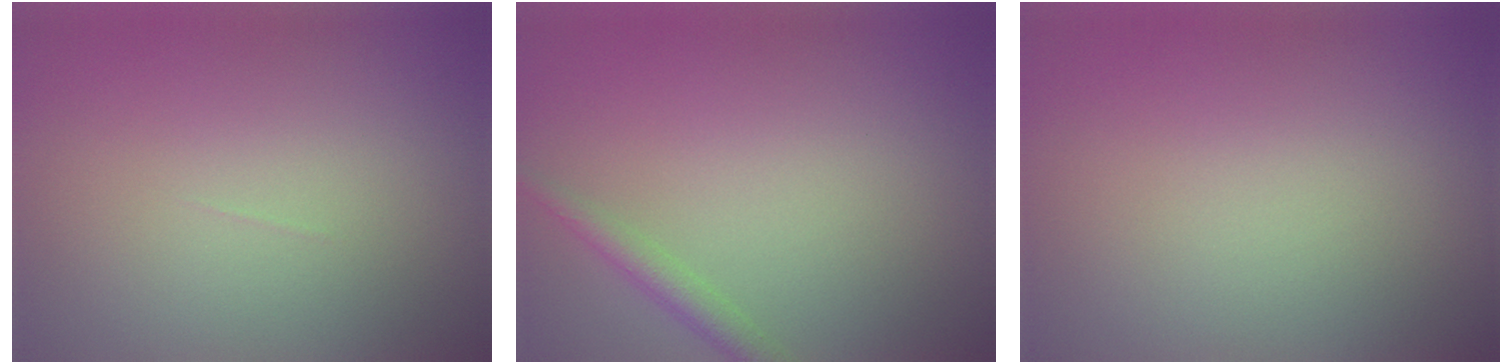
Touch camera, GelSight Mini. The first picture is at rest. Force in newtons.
{"total": 2.0, "press": 2.0, "slide": 0.1}
{"total": 0.0}